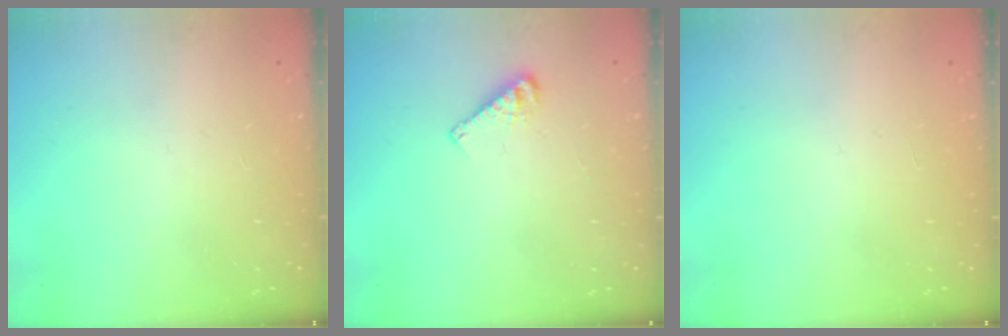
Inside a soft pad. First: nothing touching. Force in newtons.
{"total": 6.3, "press": 6.3, "slide": 0.4}
{"total": 0.0}